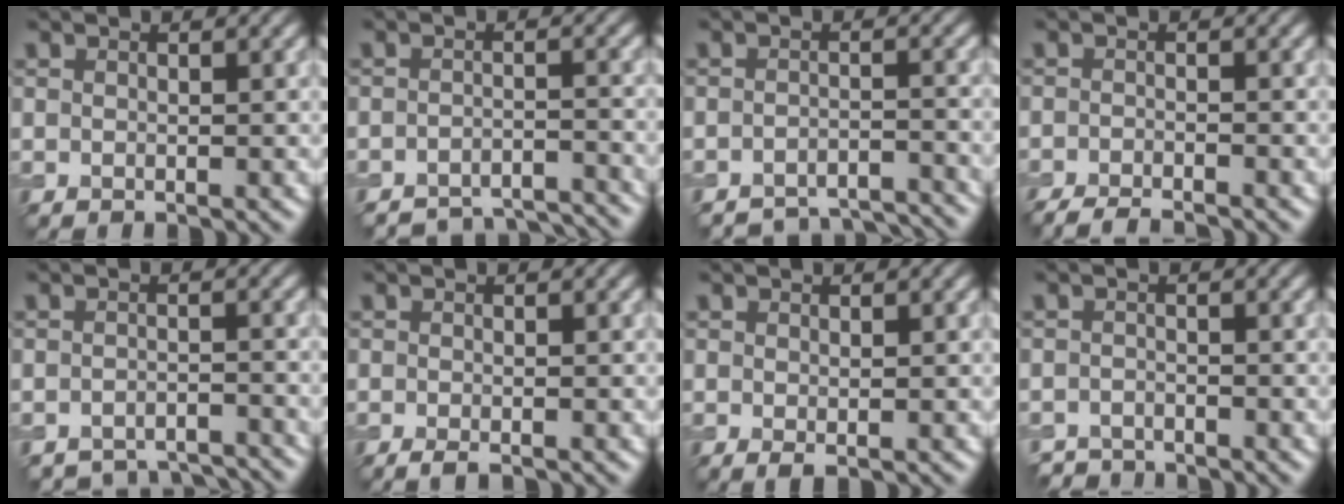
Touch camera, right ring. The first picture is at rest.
{"total": 6.5, "force": [-6.3, 1.2, 1.2], "torque": [-0.013, -0.004, -0.081]}
{"total": 5.7, "force": [-5.6, 0.9, 0.9], "torque": [-0.009, -0.004, -0.075]}
{"total": 3.7, "force": [-3.3, 0.4, 1.5], "torque": [-0.027, -0.007, -0.060]}
{"total": 4.6, "force": [-4.5, 0.7, 0.2], "torque": [-0.002, -0.004, -0.062]}
{"total": 1.4, "force": [-0.9, 0.3, 1.0], "torque": [-0.013, -0.005, -0.018]}
{"total": 0.6, "force": [0.0, 0.1, 0.5], "torque": [-0.010, -0.004, -0.001]}
{"total": 2.1, "force": [-2.1, 0.4, 0.1], "torque": [0.002, -0.001, -0.041]}